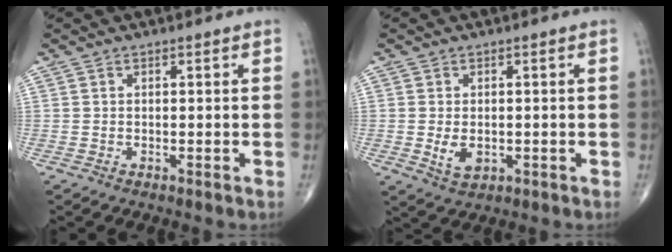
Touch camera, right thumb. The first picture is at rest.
{"total": 4.0, "force": [-0.7, 2.6, 3.0], "torque": [-0.050, -0.006, -0.004]}